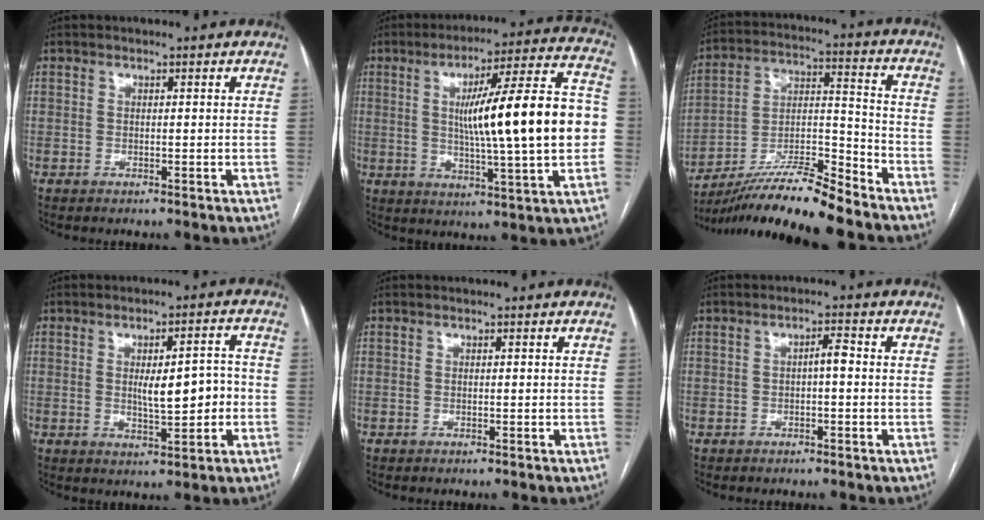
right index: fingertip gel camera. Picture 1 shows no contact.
{"total": 20.7, "force": [0.4, 0.9, 20.7], "torque": [-0.301, 0.019, 0.001]}
{"total": 16.0, "force": [-13.9, 0.1, 7.8], "torque": [-0.139, 0.008, -0.246]}
{"total": 7.3, "force": [-0.6, 2.0, 7.0], "torque": [-0.106, 0.012, -0.001]}
{"total": 0.0}
{"total": 2.1, "force": [-0.2, 0.5, 2.0], "torque": [-0.032, 0.006, -0.004]}